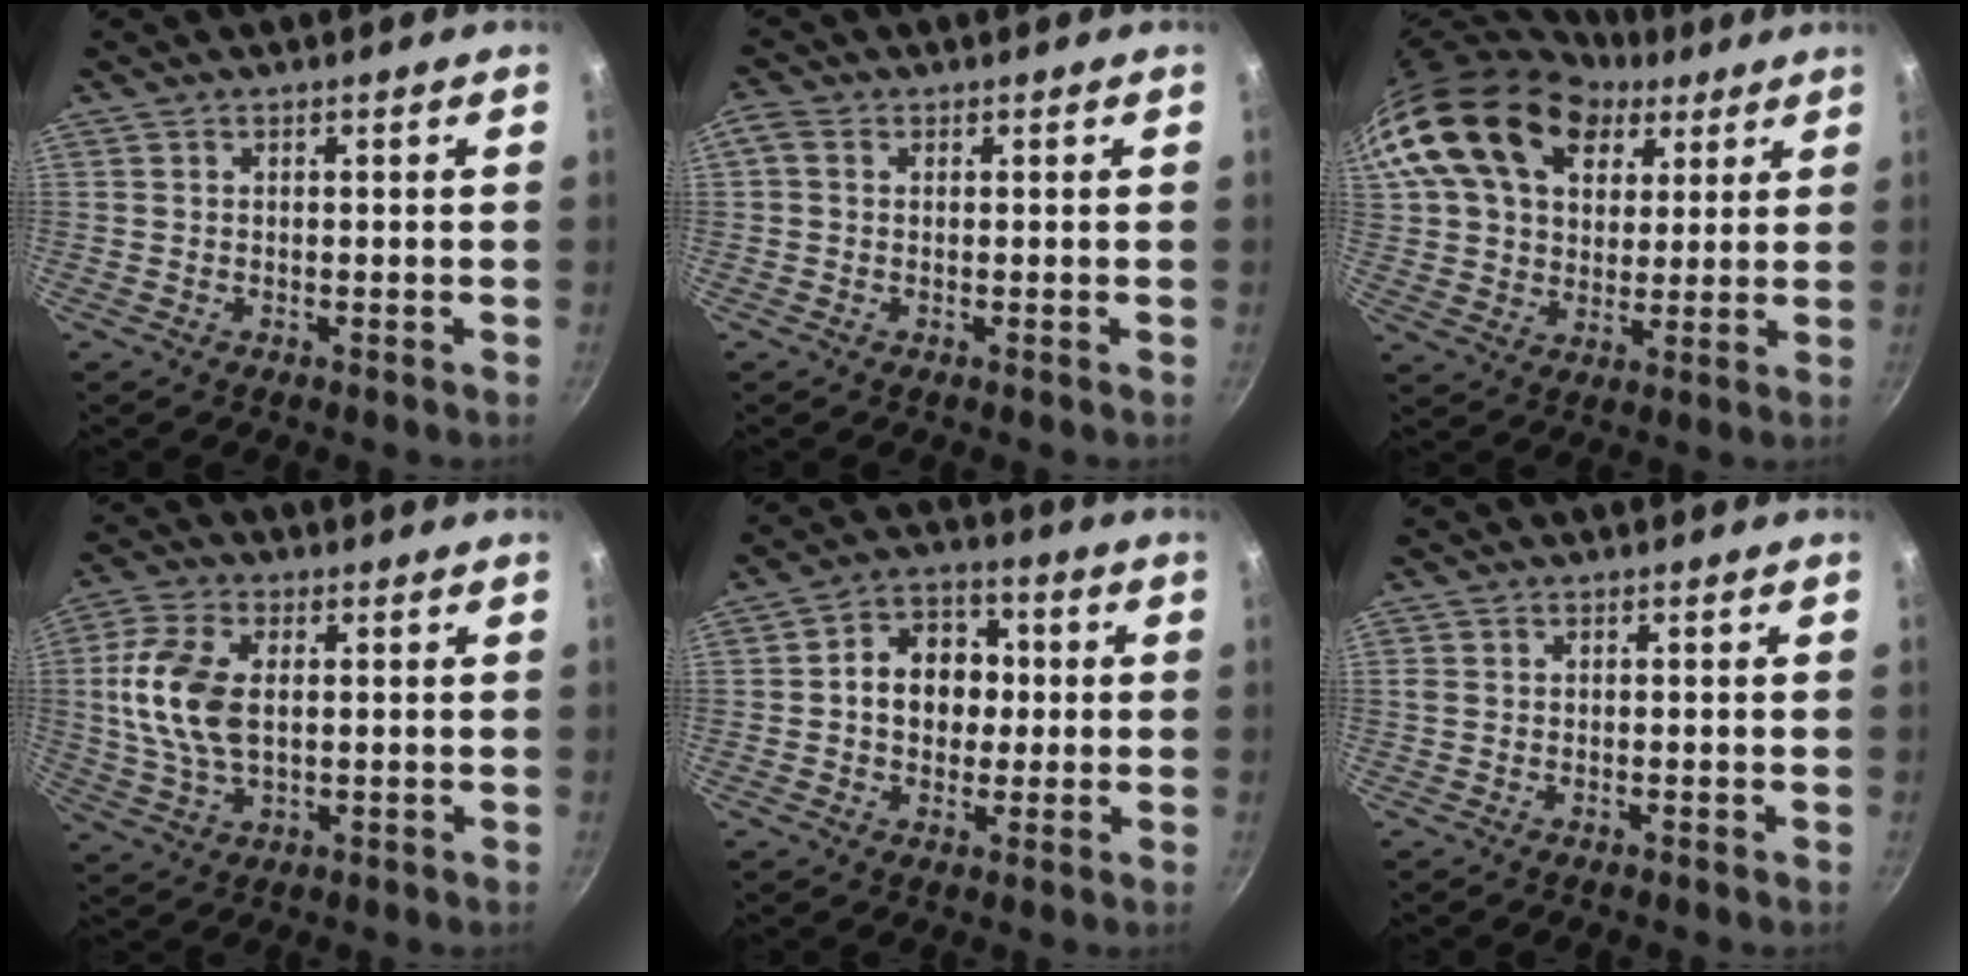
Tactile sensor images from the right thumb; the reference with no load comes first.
{"total": 2.2, "force": [0.5, 1.7, 1.3], "torque": [-0.033, 0.010, 0.004]}
{"total": 24.3, "force": [10.4, 16.9, 14.1], "torque": [-0.254, 0.008, 0.180]}
{"total": 12.2, "force": [1.2, 7.0, 9.8], "torque": [-0.195, 0.006, 0.020]}
{"total": 10.4, "force": [0.5, 8.3, 6.3], "torque": [-0.057, 0.018, -0.005]}
{"total": 0.8, "force": [-0.3, 0.3, 0.7], "torque": [-0.015, 0.002, -0.007]}